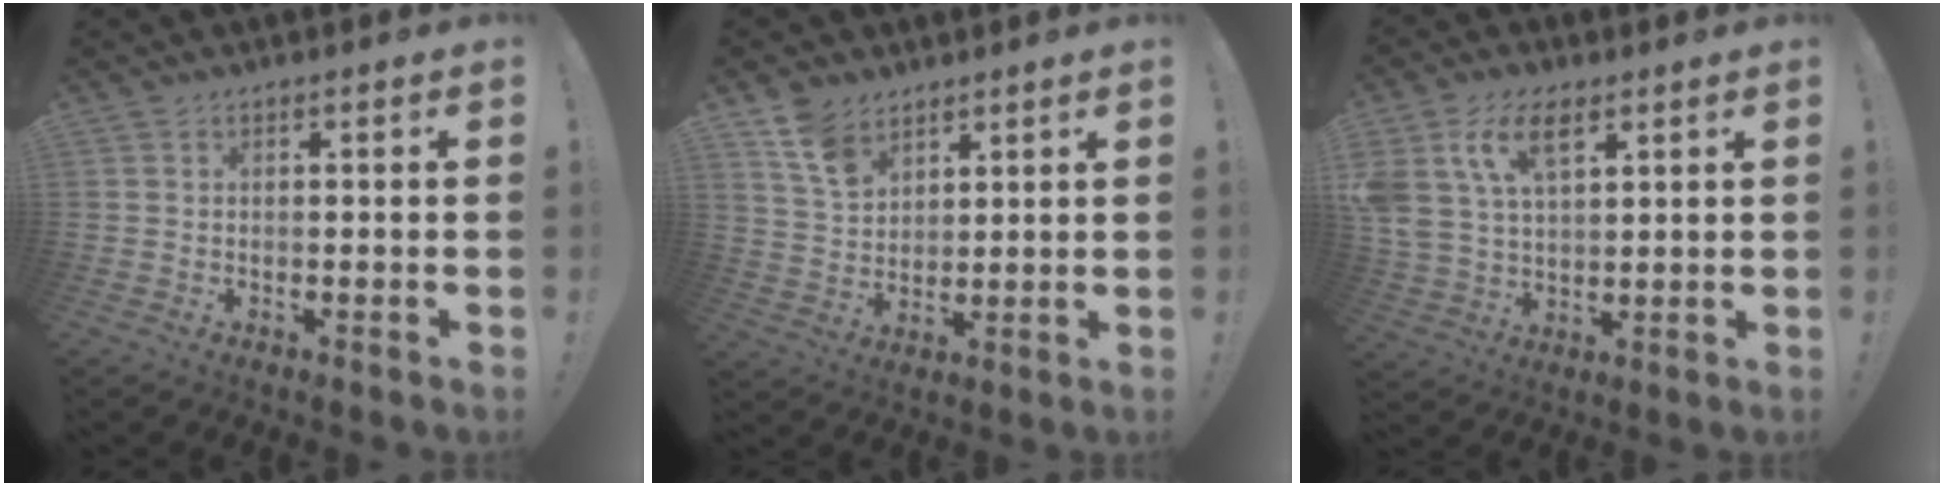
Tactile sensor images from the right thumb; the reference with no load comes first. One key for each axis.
{"total": 9.3, "fx": 6.5, "fy": 5.5, "fz": 3.9, "tx": -0.069, "ty": -0.033, "tz": 0.127}
{"total": 12.3, "fx": 6.4, "fy": 6.9, "fz": 8.0, "tx": -0.157, "ty": -0.017, "tz": 0.118}